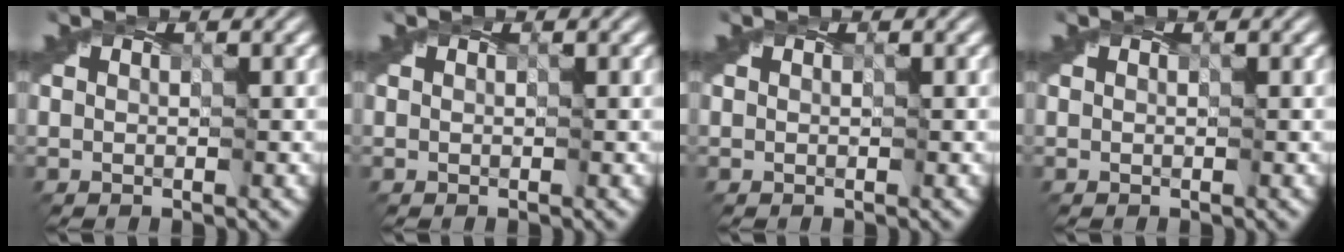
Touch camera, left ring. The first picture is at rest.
{"total": 0.0}
{"total": 0.0}
{"total": 0.0}